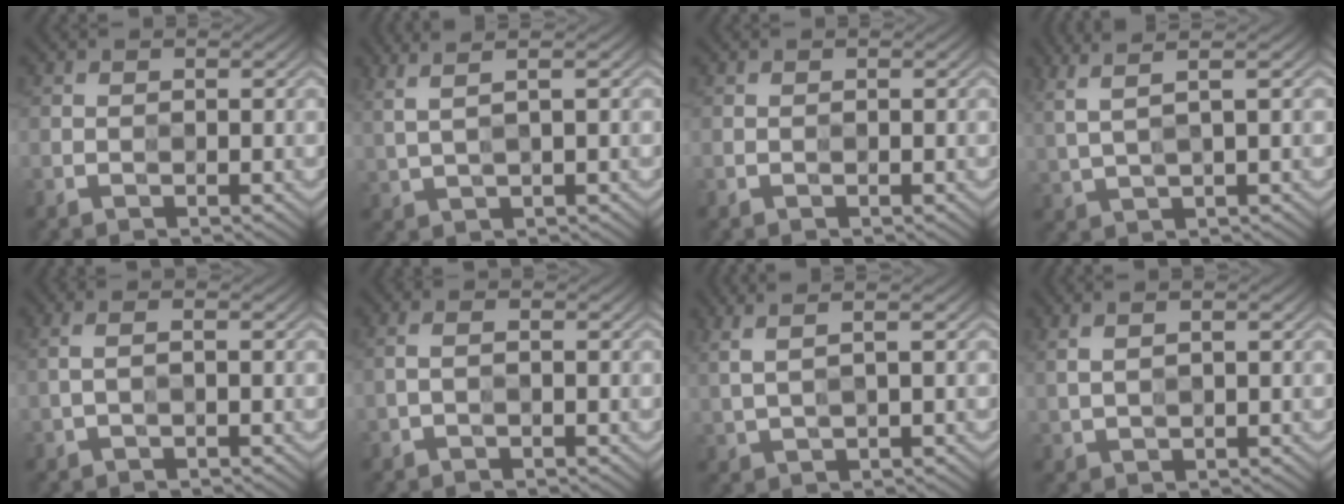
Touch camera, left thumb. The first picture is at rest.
{"total": 4.5, "force": [2.4, 1.1, 3.7], "torque": [-0.067, 0.014, 0.030]}
{"total": 0.0}
{"total": 5.3, "force": [2.7, 1.1, 4.4], "torque": [-0.096, 0.015, 0.056]}
{"total": 1.8, "force": [-0.1, 0.4, 1.7], "torque": [-0.038, 0.007, -0.005]}
{"total": 1.3, "force": [-0.3, 0.4, 1.3], "torque": [-0.029, 0.004, -0.009]}
{"total": 4.7, "force": [2.3, 1.2, 3.9], "torque": [-0.071, 0.013, 0.032]}
{"total": 3.7, "force": [1.9, 1.0, 3.0], "torque": [-0.051, 0.002, 0.027]}